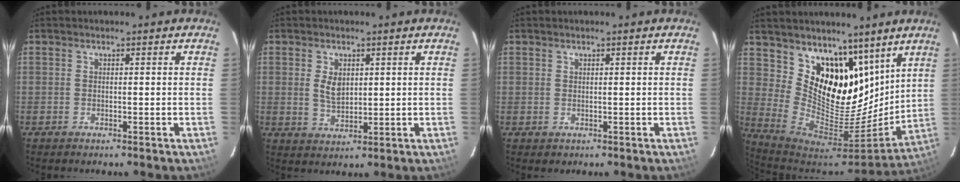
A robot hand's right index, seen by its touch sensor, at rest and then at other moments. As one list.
[{"total": 4.5, "force": [1.1, 2.8, 3.3], "torque": [-0.061, -0.001, 0.026]}, {"total": 1.2, "force": [0.3, 1.1, 0.0], "torque": [0.006, 0.004, 0.005]}, {"total": 18.7, "force": [11.8, 11.5, 8.7], "torque": [-0.162, -0.031, 0.224]}]